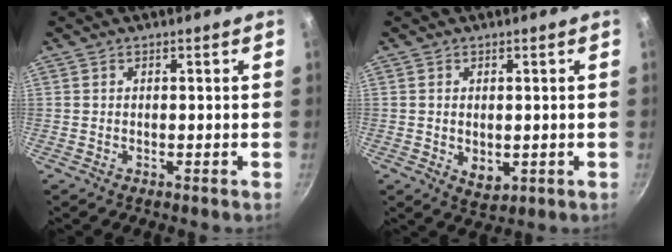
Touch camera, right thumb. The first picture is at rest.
{"total": 4.1, "force": [-0.3, 2.8, 3.0], "torque": [-0.046, -0.013, 0.000]}